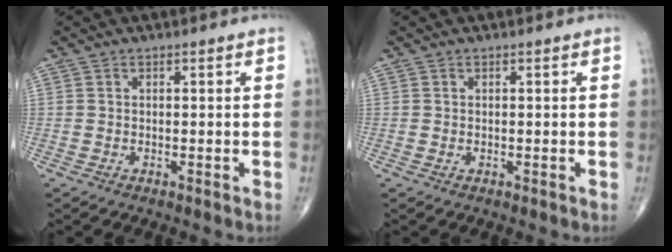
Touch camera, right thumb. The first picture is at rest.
{"total": 0.0}